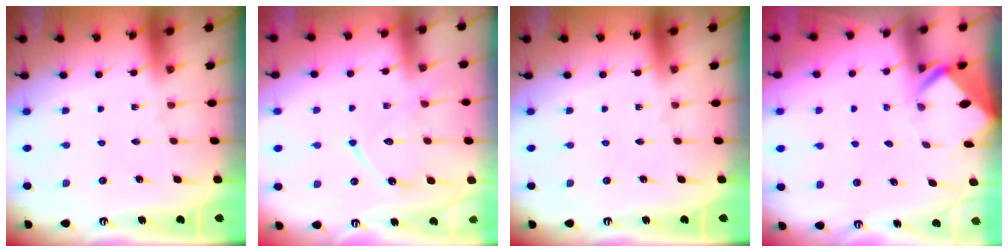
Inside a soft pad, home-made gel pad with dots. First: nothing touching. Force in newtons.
{"total": 13.3, "press": 13.2, "slide": 1.3}
{"total": 0.0}
{"total": 3.1, "press": 3.1, "slide": 0.2}